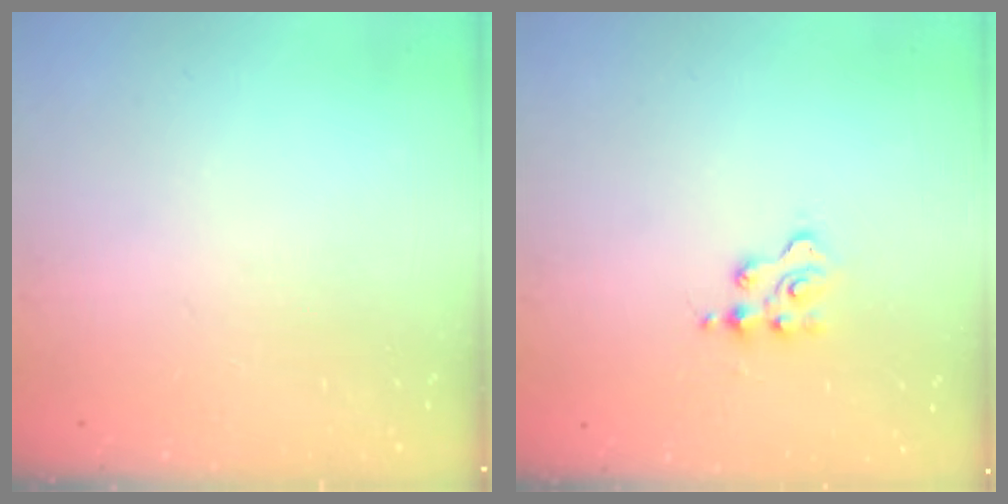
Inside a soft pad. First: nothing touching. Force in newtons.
{"total": 2.4, "press": 2.4, "slide": 0.3}